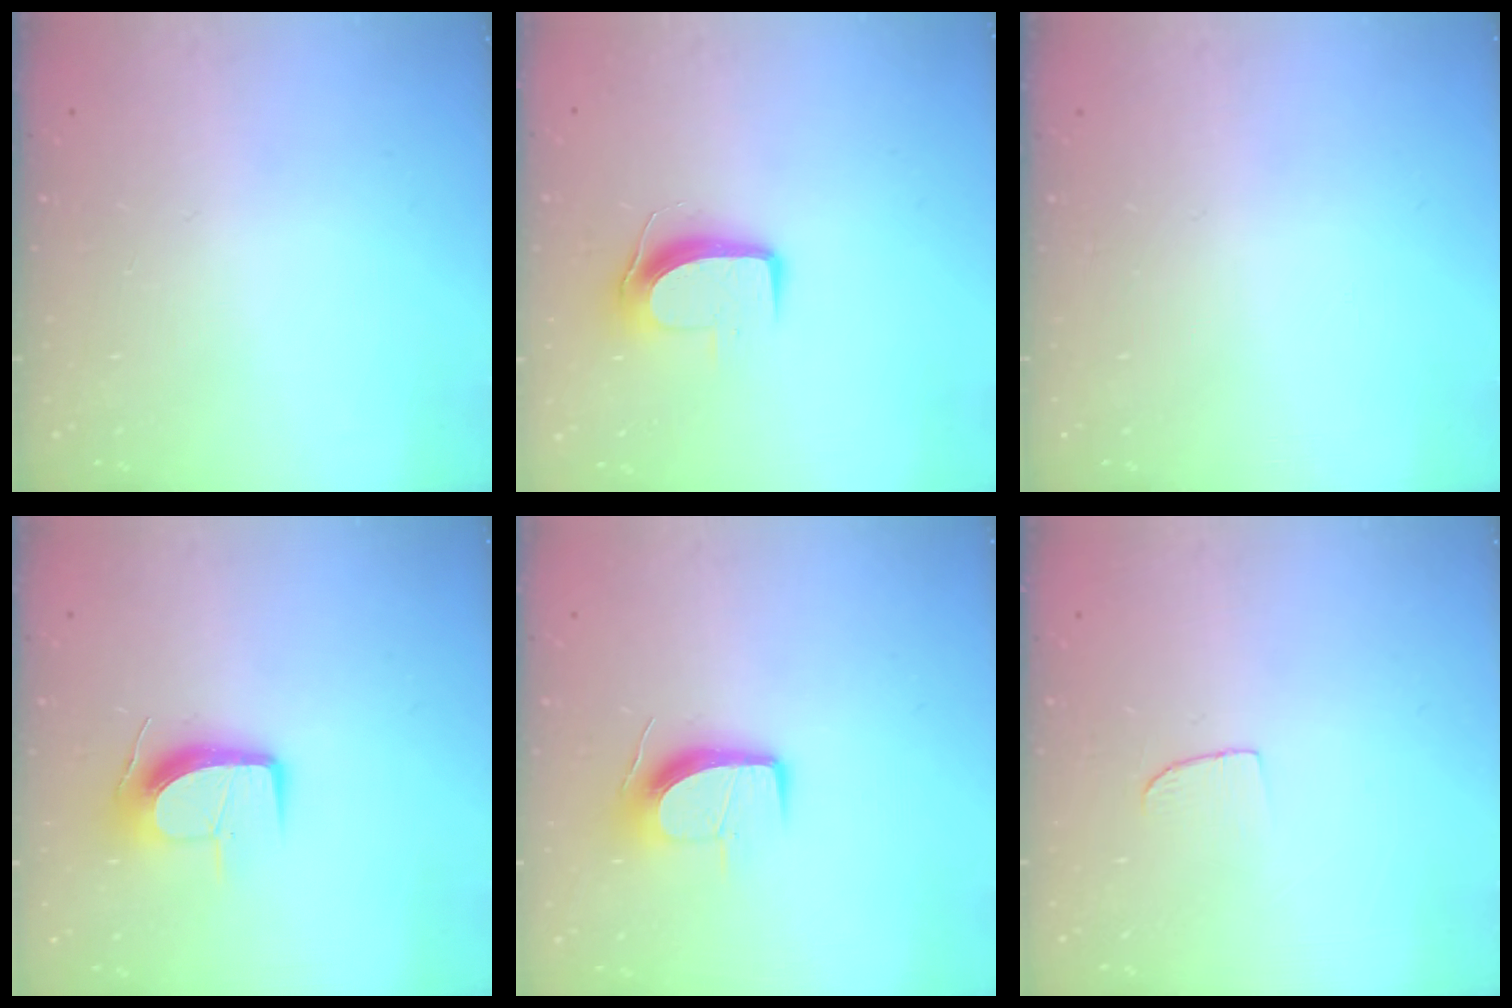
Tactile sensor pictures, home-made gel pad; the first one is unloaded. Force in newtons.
{"total": 9.1, "press": 9.0, "slide": 1.1}
{"total": 0.0}
{"total": 11.1, "press": 11.1, "slide": 0.5}
{"total": 9.8, "press": 9.8, "slide": 0.7}
{"total": 4.6, "press": 4.6, "slide": 0.4}